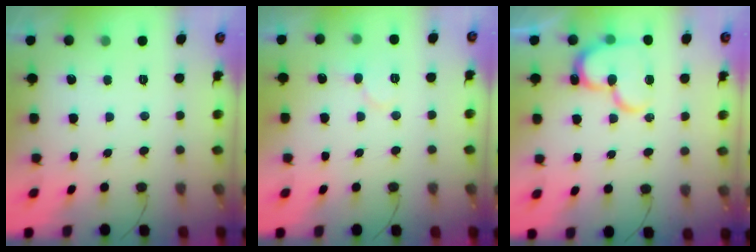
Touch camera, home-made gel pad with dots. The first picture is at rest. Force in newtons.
{"total": 6.8, "press": 6.8, "slide": 0.7}
{"total": 15.6, "press": 15.5, "slide": 1.4}